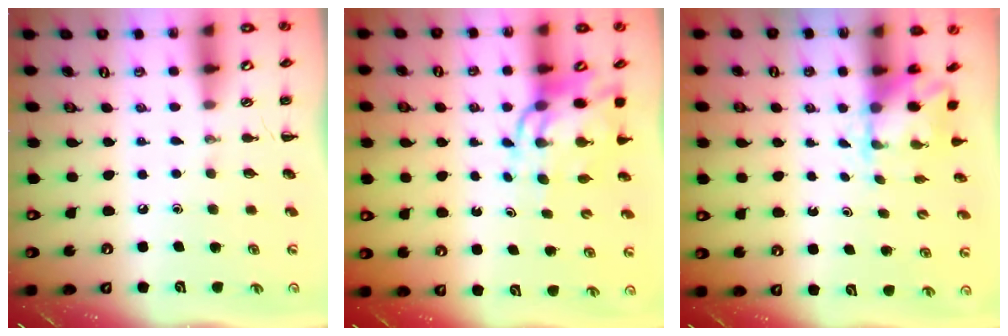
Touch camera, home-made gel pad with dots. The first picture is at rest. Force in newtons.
{"total": 11.2, "press": 10.6, "slide": 3.6}
{"total": 2.1, "press": 2.0, "slide": 0.7}